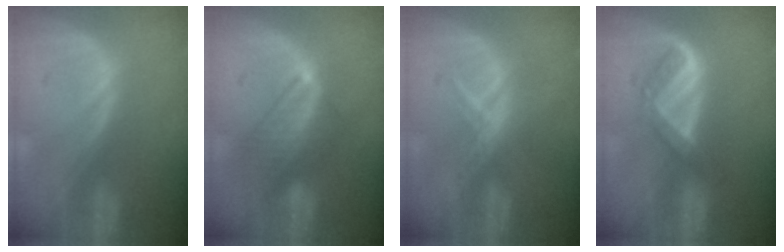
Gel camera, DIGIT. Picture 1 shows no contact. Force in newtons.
{"total": 7.8, "press": 7.1, "slide": 3.3}
{"total": 5.5, "press": 4.8, "slide": 2.8}
{"total": 5.4, "press": 4.5, "slide": 3.1}